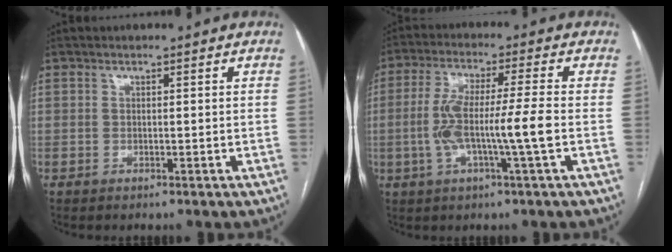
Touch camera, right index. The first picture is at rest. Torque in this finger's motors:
{"motor_torque": [1.43, -0.03, 0.40, 0.21]}